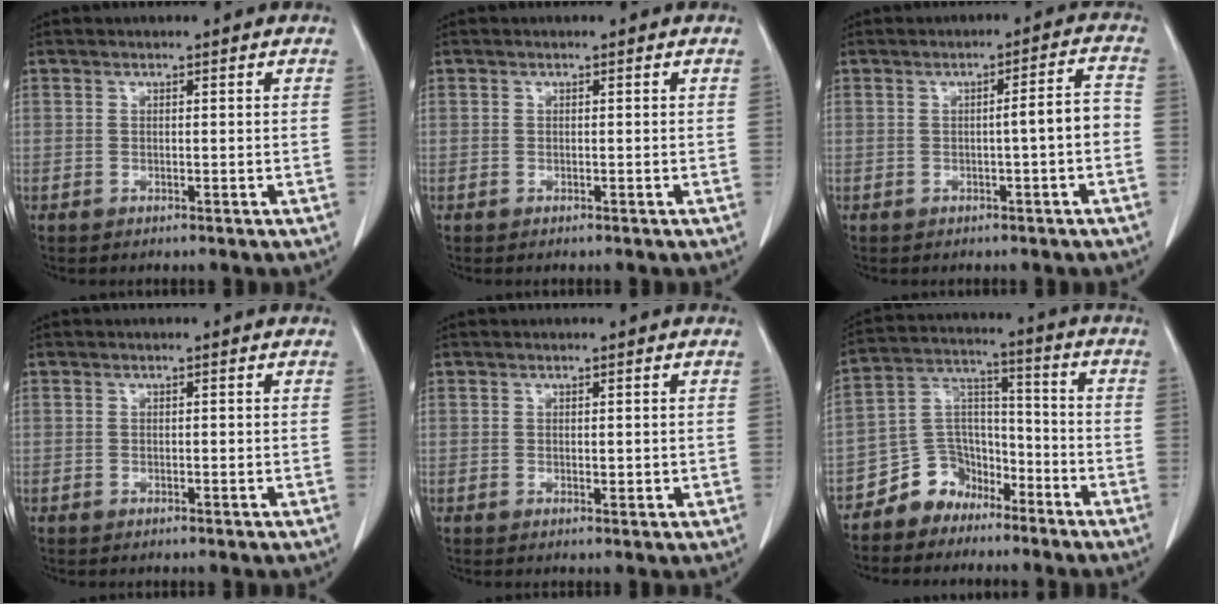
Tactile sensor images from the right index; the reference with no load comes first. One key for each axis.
{"total": 0.0}
{"total": 4.2, "fx": -0.9, "fy": 0.0, "fz": 4.1, "tx": -0.054, "ty": 0.012, "tz": -0.013}
{"total": 0.0}
{"total": 1.1, "fx": 0.1, "fy": 0.5, "fz": 0.9, "tx": -0.012, "ty": -0.003, "tz": 0.004}
{"total": 8.4, "fx": -6.2, "fy": 5.6, "fz": 1.1, "tx": -0.018, "ty": 0.045, "tz": -0.113}